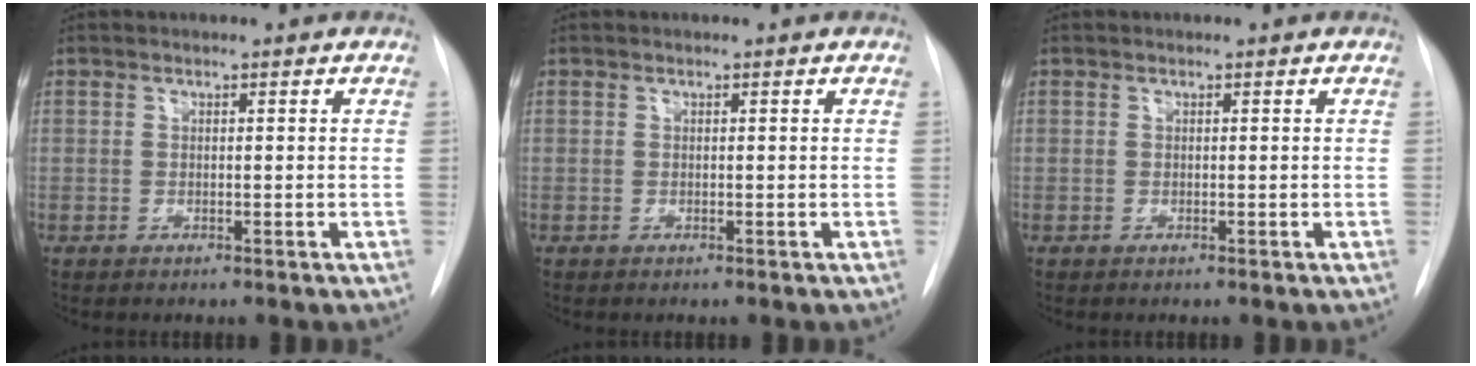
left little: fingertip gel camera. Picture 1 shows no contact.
{"total": 0.0}
{"total": 0.0}